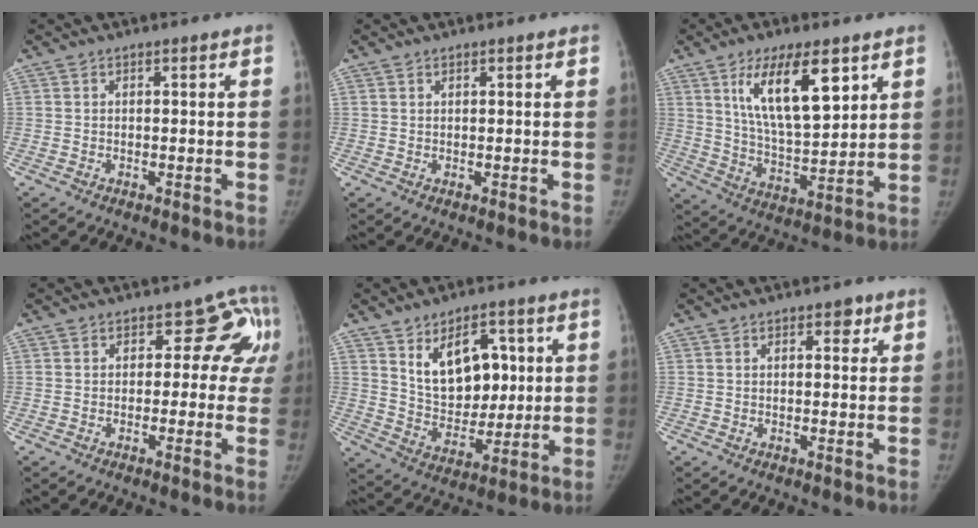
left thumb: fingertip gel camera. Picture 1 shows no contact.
{"total": 0.0}
{"total": 15.4, "force": [7.2, 5.7, 12.4], "torque": [-0.185, -0.039, 0.135]}
{"total": 7.0, "force": [1.1, 5.5, 4.2], "torque": [0.014, 0.010, -0.005]}
{"total": 13.7, "force": [4.6, 8.9, 9.4], "torque": [-0.100, -0.024, 0.089]}
{"total": 1.9, "force": [1.0, 1.1, 1.1], "torque": [0.003, -0.003, 0.010]}